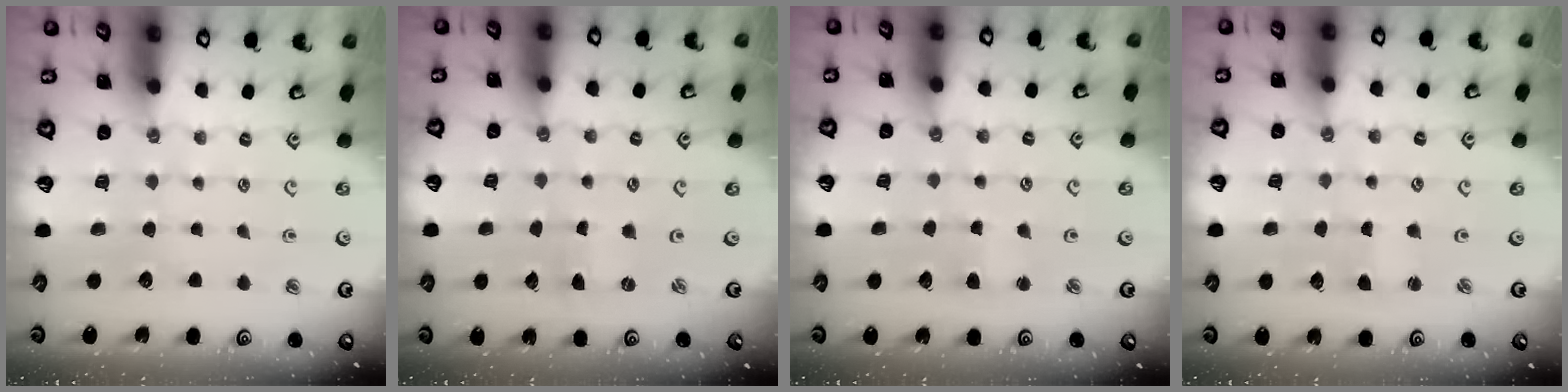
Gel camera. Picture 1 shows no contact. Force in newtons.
{"total": 0.0}
{"total": 3.1, "press": 3.1, "slide": 0.4}
{"total": 1.1, "press": 1.1, "slide": 0.2}